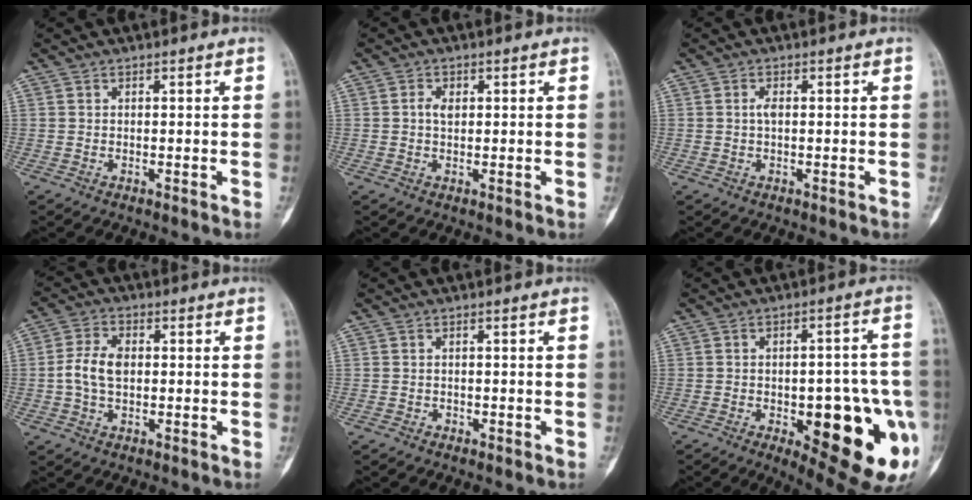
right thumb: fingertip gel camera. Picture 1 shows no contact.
{"total": 2.1, "force": [0.4, 1.4, 1.5], "torque": [-0.026, 0.003, 0.005]}
{"total": 1.2, "force": [0.1, 0.5, 1.1], "torque": [-0.023, 0.000, 0.000]}
{"total": 6.4, "force": [-0.1, 4.0, 4.9], "torque": [-0.103, 0.013, -0.006]}
{"total": 0.6, "force": [-0.4, 0.5, 0.1], "torque": [0.000, 0.003, -0.013]}
{"total": 23.8, "force": [-6.8, 8.8, 21.0], "torque": [-0.216, 0.016, -0.063]}